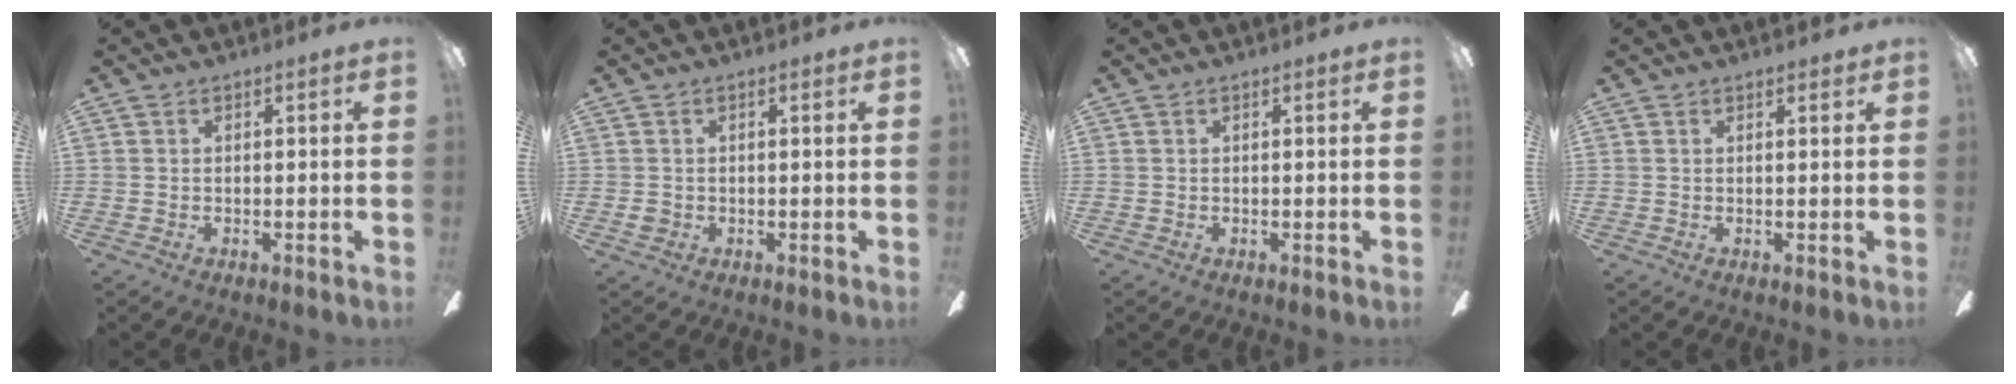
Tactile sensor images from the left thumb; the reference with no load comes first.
{"total": 1.4, "force": [0.0, 1.3, 0.5], "torque": [-0.010, 0.006, -0.002]}
{"total": 0.0}
{"total": 1.0, "force": [0.9, 0.1, 0.4], "torque": [-0.001, -0.003, 0.014]}